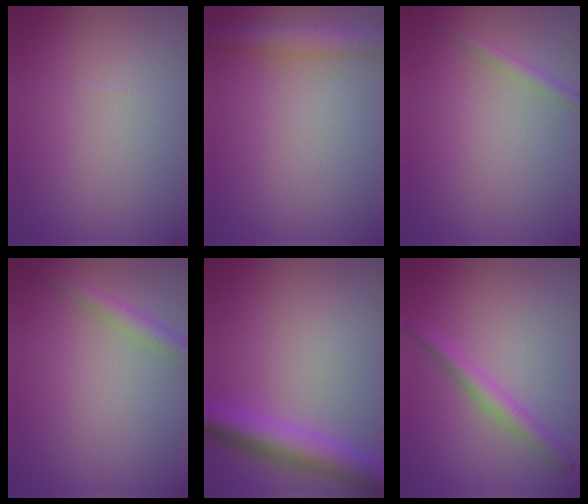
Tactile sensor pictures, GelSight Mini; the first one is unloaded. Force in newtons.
{"total": 4.2, "press": 4.2, "slide": 0.1}
{"total": 1.4, "press": 1.4, "slide": 0.0}
{"total": 2.1, "press": 2.1, "slide": 0.1}
{"total": 5.5, "press": 5.5, "slide": 0.2}
{"total": 2.2, "press": 2.2, "slide": 0.1}